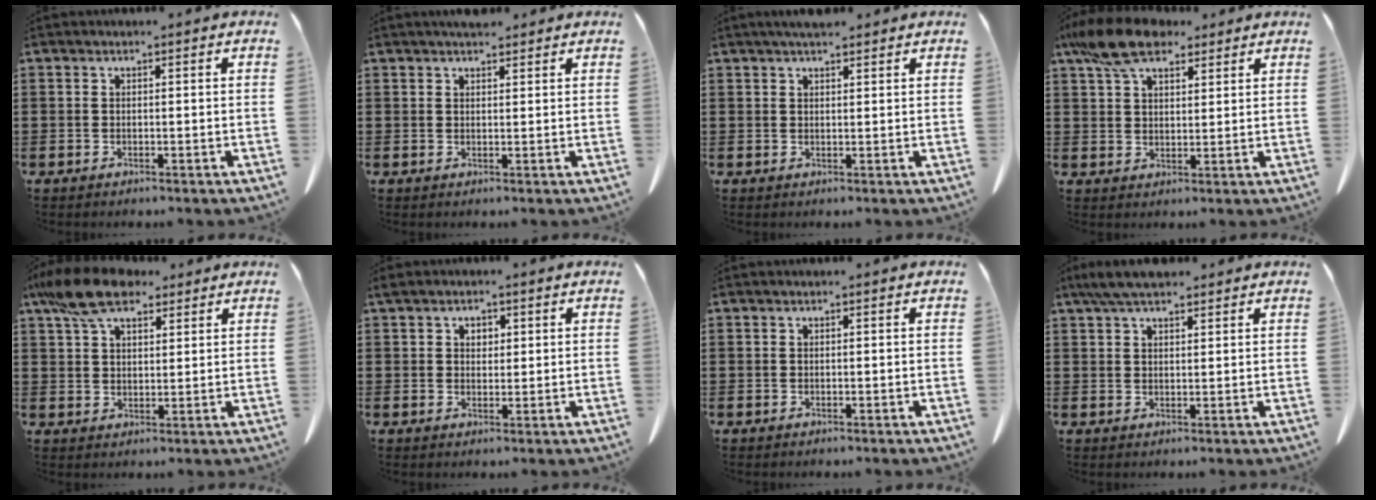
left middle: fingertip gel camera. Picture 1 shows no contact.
{"total": 2.5, "force": [2.2, 0.7, 0.9], "torque": [-0.015, -0.003, 0.040]}
{"total": 2.8, "force": [2.2, 0.7, 1.5], "torque": [-0.034, 0.002, 0.042]}
{"total": 9.2, "force": [6.4, 4.2, 5.1], "torque": [-0.120, 0.001, 0.123]}
{"total": 9.4, "force": [6.5, 4.2, 5.3], "torque": [-0.124, 0.000, 0.124]}
{"total": 2.2, "force": [1.1, 1.5, 1.0], "torque": [-0.018, 0.004, 0.018]}
{"total": 0.0}
{"total": 4.9, "force": [3.8, 1.2, 2.9], "torque": [-0.066, -0.002, 0.072]}